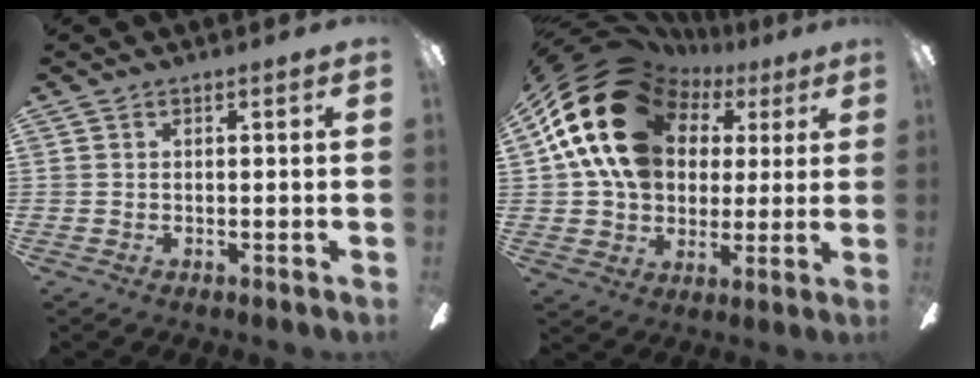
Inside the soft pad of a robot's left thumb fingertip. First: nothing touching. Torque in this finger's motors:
{"motor_torque": [2.18, 2.84, 1.45, -1.32, 0.57]}